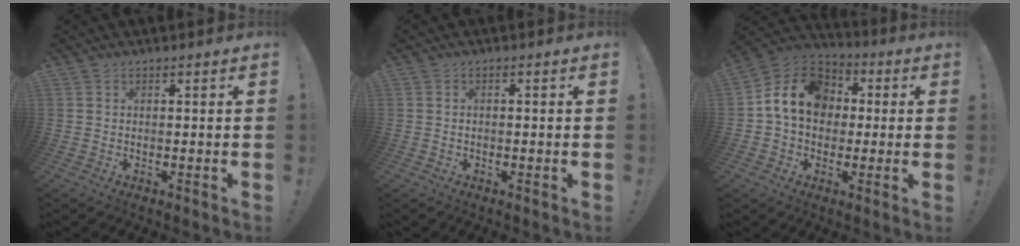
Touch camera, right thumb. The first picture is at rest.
{"total": 0.7, "force": [-0.6, 0.3, 0.4], "torque": [-0.006, 0.001, -0.011]}
{"total": 14.8, "force": [2.2, 11.6, 8.9], "torque": [-0.144, 0.009, 0.046]}